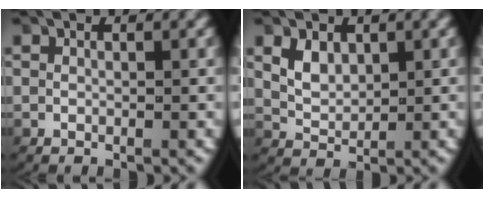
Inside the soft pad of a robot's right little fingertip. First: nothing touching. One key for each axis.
{"total": 2.3, "fx": 0.6, "fy": 1.7, "fz": 1.4, "tx": -0.035, "ty": -0.006, "tz": 0.017}